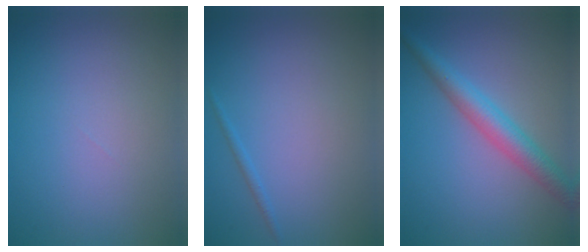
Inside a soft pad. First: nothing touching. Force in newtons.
{"total": 0.7, "press": 0.6, "slide": 0.1}
{"total": 3.8, "press": 3.8, "slide": 0.0}